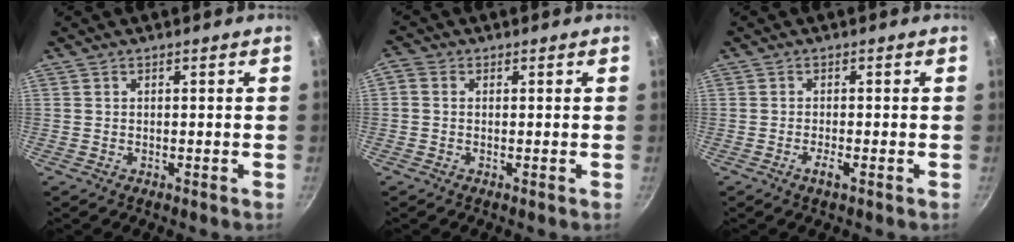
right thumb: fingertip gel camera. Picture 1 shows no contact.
{"total": 2.1, "force": [0.0, 1.7, 1.2], "torque": [-0.030, 0.010, -0.010]}
{"total": 2.0, "force": [-0.9, 0.3, 1.7], "torque": [-0.036, 0.004, -0.021]}